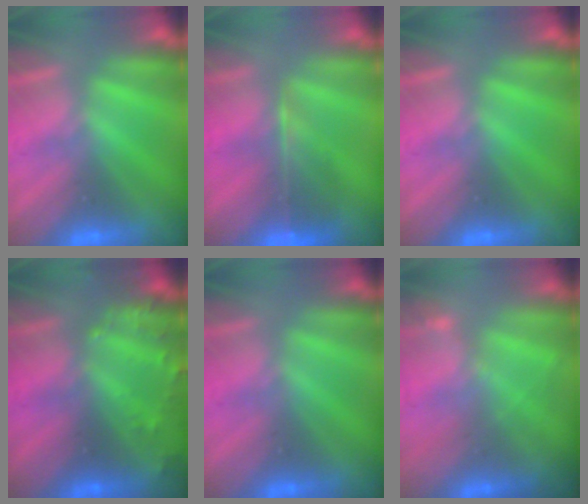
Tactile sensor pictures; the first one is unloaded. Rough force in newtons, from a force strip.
{"total": 7.8}
{"total": 0.0}
{"total": 8.4}
{"total": 2.4}
{"total": 2.0}